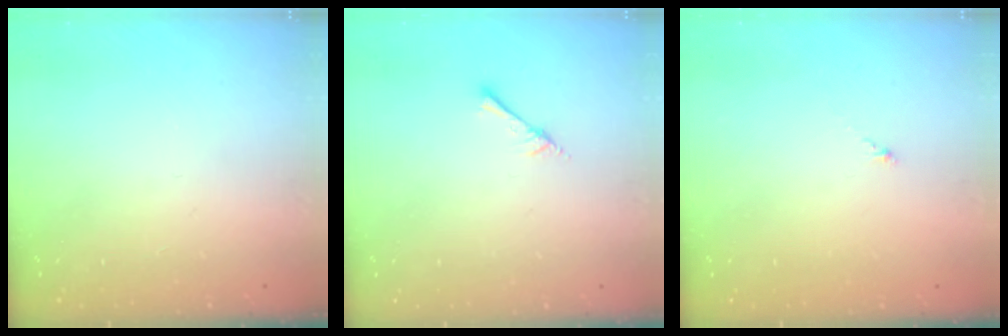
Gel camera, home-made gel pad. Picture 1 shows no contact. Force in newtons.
{"total": 3.1, "press": 3.1, "slide": 0.3}
{"total": 0.0}